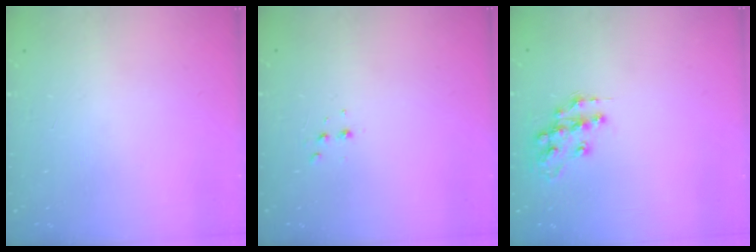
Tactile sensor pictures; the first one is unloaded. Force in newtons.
{"total": 3.1, "press": 3.0, "slide": 0.6}
{"total": 11.5, "press": 11.5, "slide": 0.7}